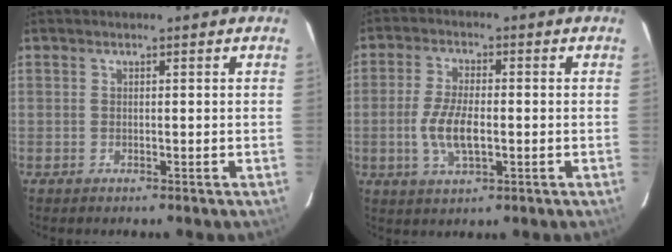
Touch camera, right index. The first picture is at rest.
{"total": 7.6, "force": [-1.4, 3.0, 6.8], "torque": [-0.143, -0.003, -0.026]}